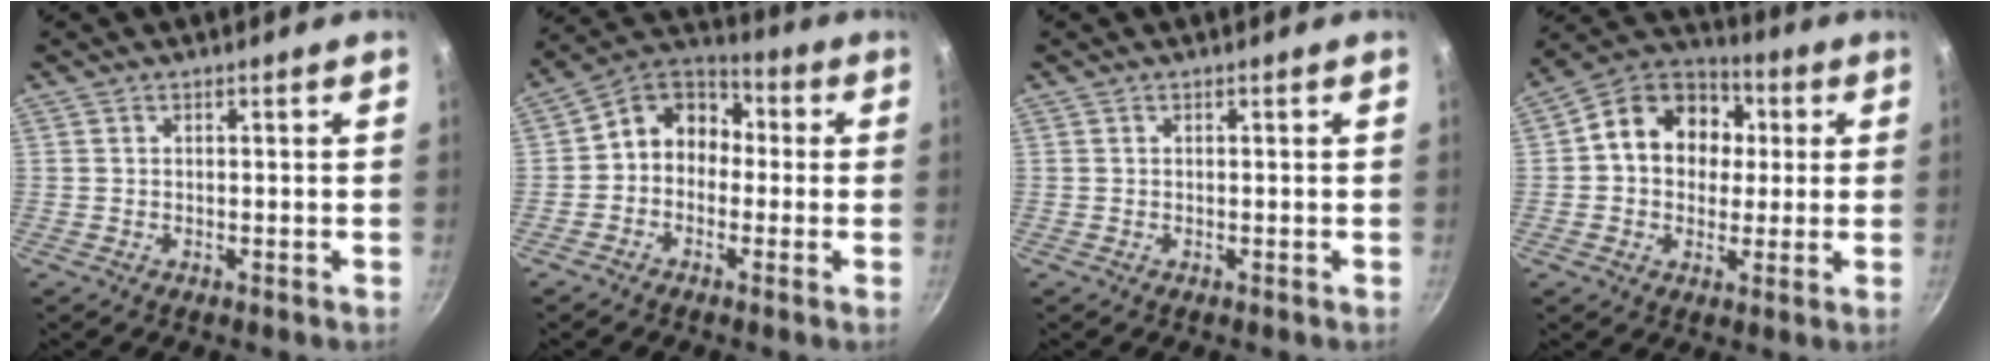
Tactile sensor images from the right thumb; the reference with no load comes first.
{"total": 9.3, "force": [-0.6, 7.8, 5.1], "torque": [-0.047, 0.043, -0.037]}
{"total": 0.0}
{"total": 14.7, "force": [2.2, 11.9, 8.3], "torque": [-0.099, 0.026, 0.016]}